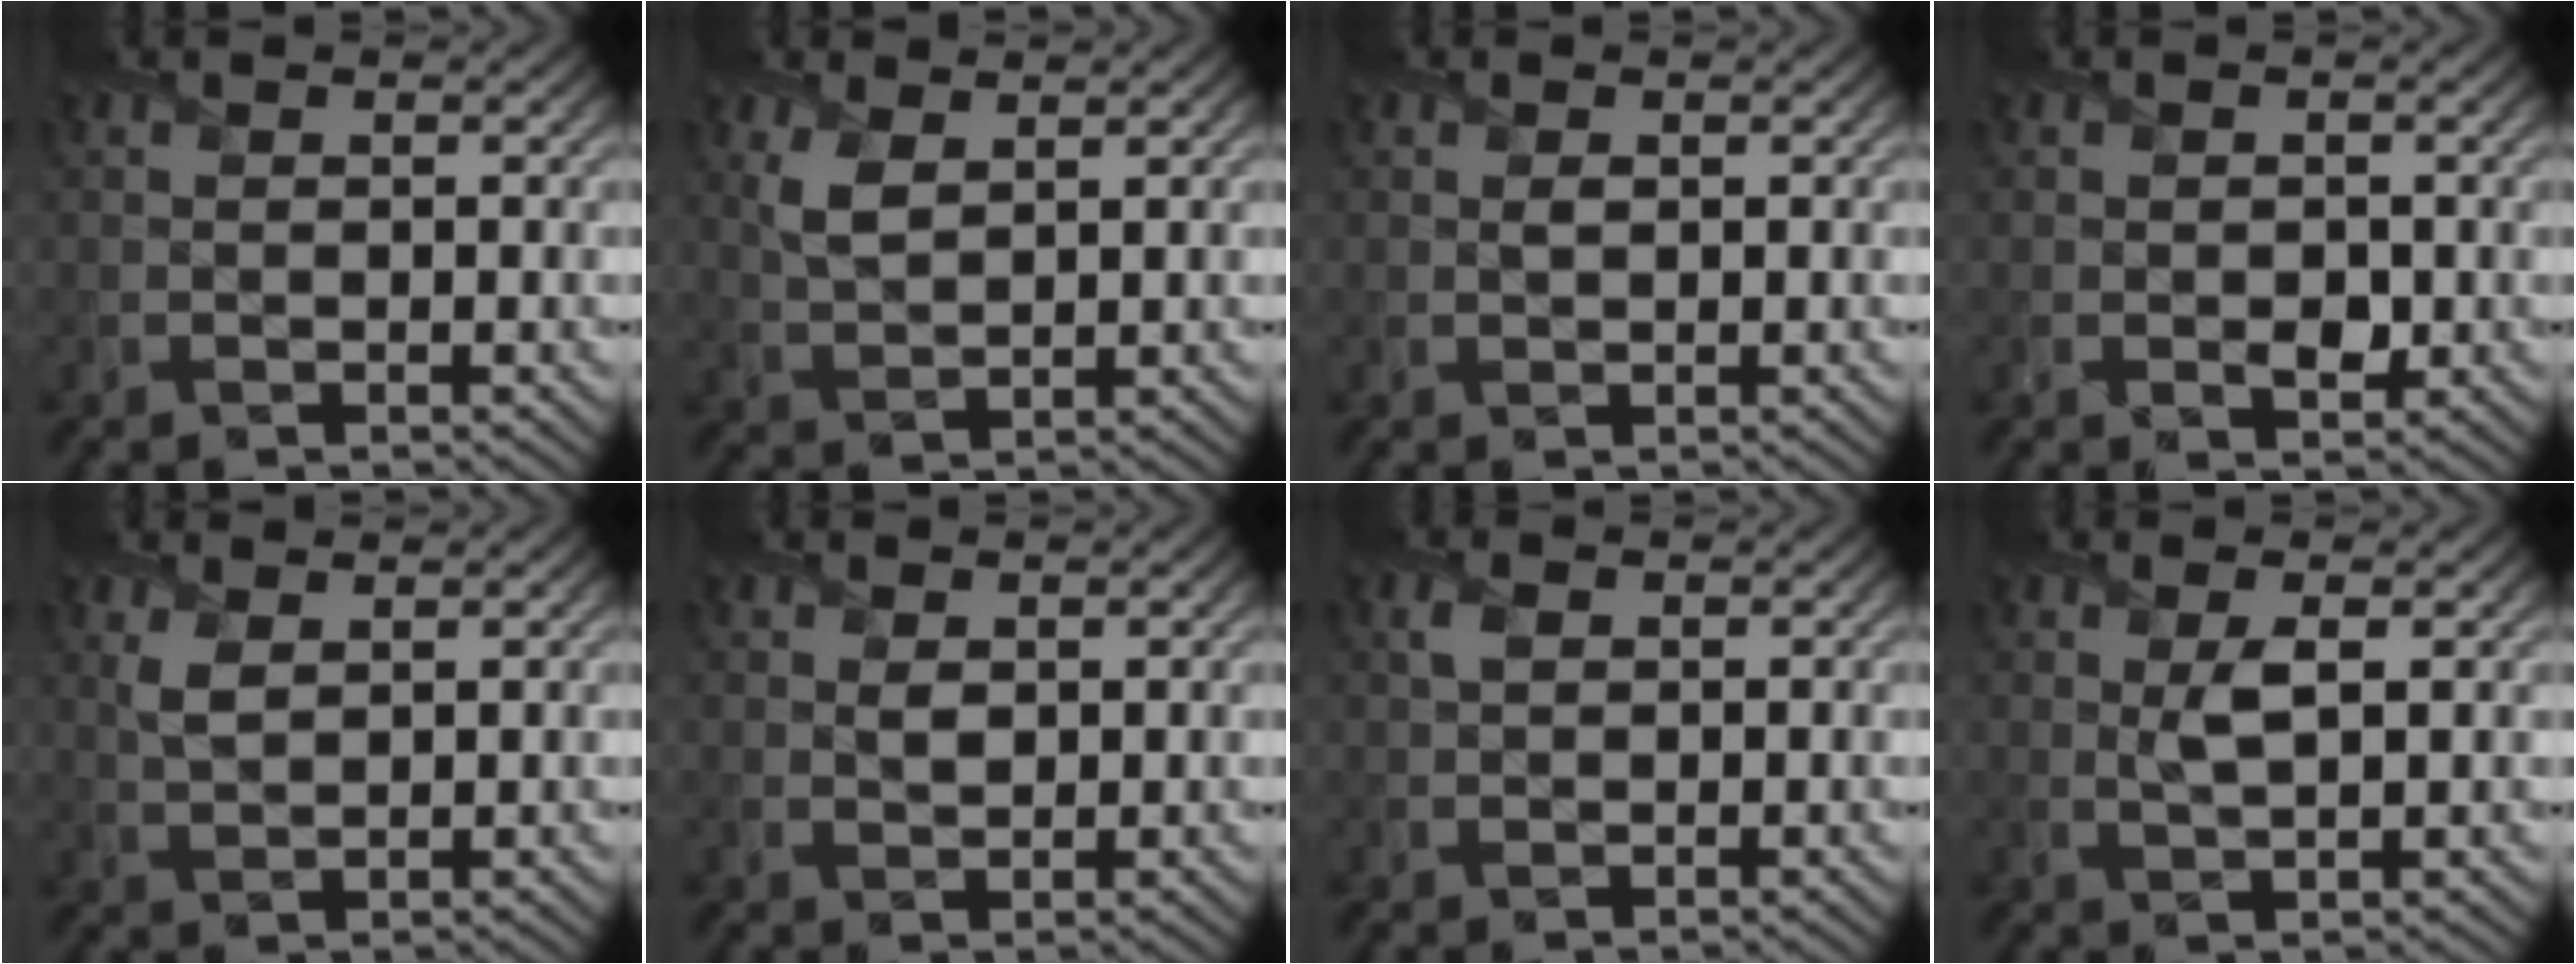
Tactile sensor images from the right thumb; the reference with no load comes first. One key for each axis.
{"total": 3.2, "fx": 1.7, "fy": 1.5, "fz": 2.3, "tx": -0.063, "ty": 0.001, "tz": 0.039}
{"total": 0.5, "fx": 0.2, "fy": 0.3, "fz": 0.3, "tx": -0.009, "ty": -0.003, "tz": 0.002}
{"total": 1.6, "fx": -0.2, "fy": 1.2, "fz": 1.0, "tx": -0.019, "ty": -0.006, "tz": -0.002}
{"total": 2.5, "fx": 1.4, "fy": 1.1, "fz": 1.7, "tx": -0.049, "ty": 0.000, "tz": 0.032}
{"total": 1.3, "fx": 0.5, "fy": 0.9, "fz": 0.7, "tx": -0.016, "ty": -0.004, "tz": 0.010}
{"total": 1.4, "fx": 0.6, "fy": 0.9, "fz": 0.9, "tx": -0.021, "ty": 0.006, "tz": 0.010}
{"total": 2.5, "fx": 0.9, "fy": 0.6, "fz": 2.2, "tx": -0.046, "ty": 0.000, "tz": 0.017}